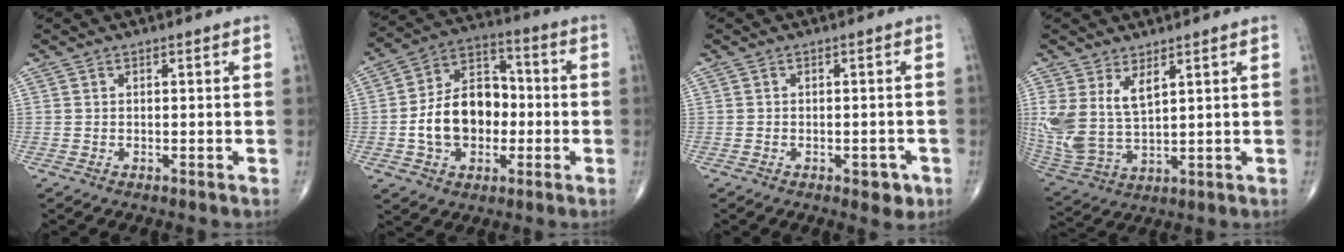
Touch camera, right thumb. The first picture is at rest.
{"total": 15.1, "force": [-2.1, 10.6, 10.5], "torque": [-0.147, 0.038, -0.040]}
{"total": 3.2, "force": [-1.6, 1.8, 2.2], "torque": [-0.007, 0.005, -0.019]}
{"total": 10.6, "force": [4.2, 5.2, 8.1], "torque": [-0.181, -0.018, 0.101]}